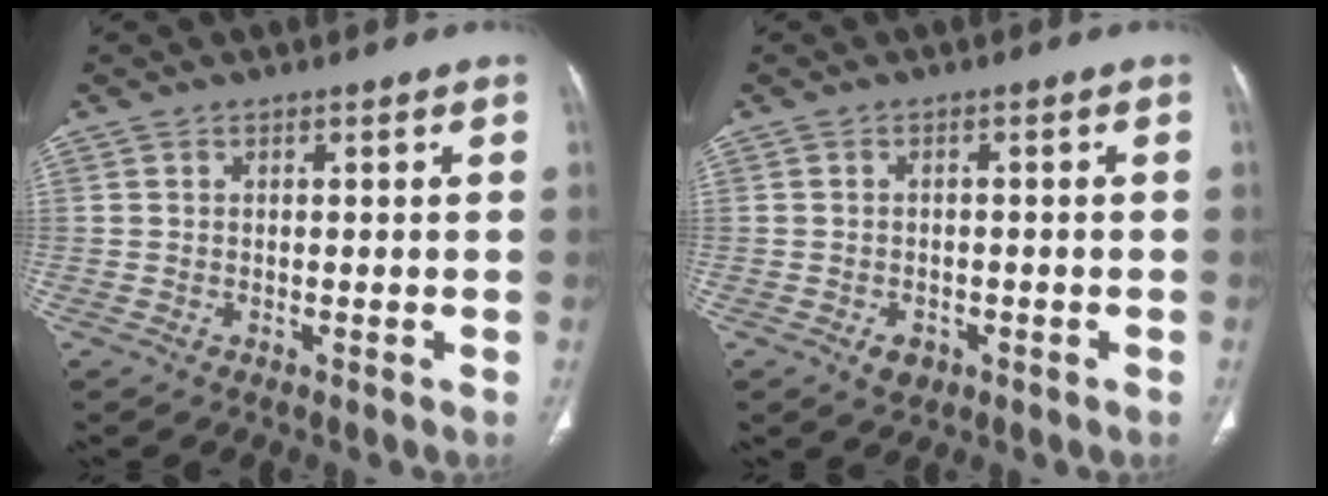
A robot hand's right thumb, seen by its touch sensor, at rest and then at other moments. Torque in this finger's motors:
{"motor_torque": [3.08, 0.87, 0.39, -0.18, -0.02]}